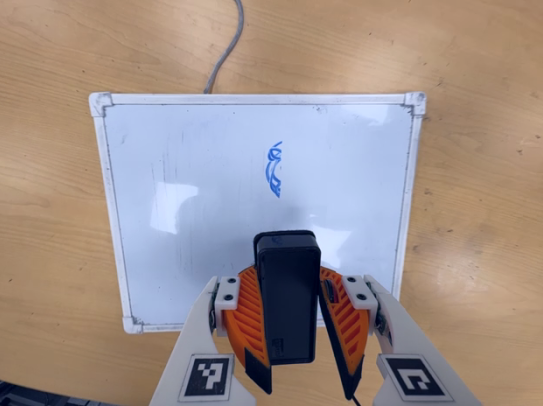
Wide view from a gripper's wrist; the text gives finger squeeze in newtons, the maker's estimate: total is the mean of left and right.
{"total": 9.1, "left": 9.3, "right": 9.0}